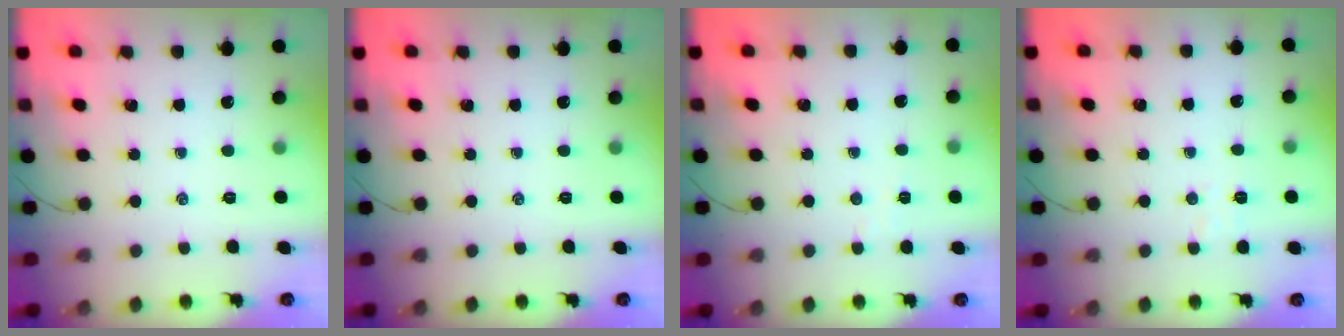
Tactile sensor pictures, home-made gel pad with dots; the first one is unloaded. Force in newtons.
{"total": 0.0}
{"total": 2.2, "press": 2.1, "slide": 0.7}
{"total": 3.9, "press": 3.8, "slide": 1.1}